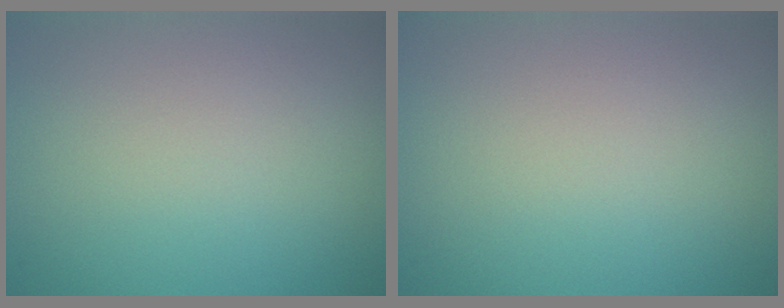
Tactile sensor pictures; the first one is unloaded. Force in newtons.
{"total": 0.0}